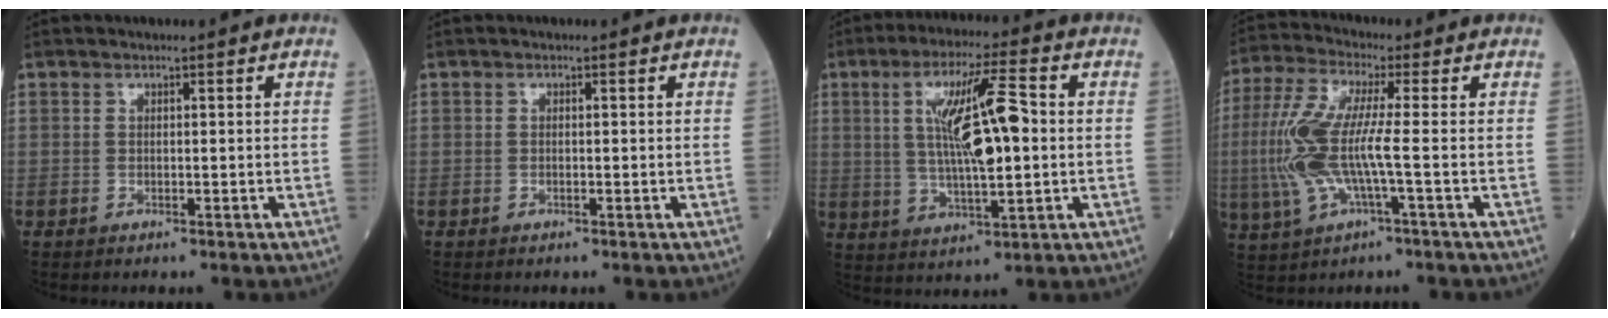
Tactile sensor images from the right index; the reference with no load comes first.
{"total": 0.0}
{"total": 12.6, "force": [1.4, 2.2, 12.3], "torque": [-0.227, 0.009, 0.027]}
{"total": 11.1, "force": [-1.2, 1.6, 10.9], "torque": [-0.258, 0.002, -0.028]}